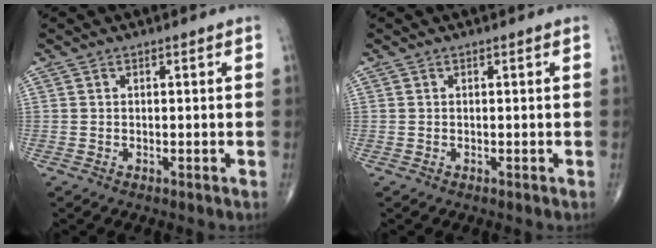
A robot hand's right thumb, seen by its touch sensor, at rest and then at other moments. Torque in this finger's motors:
{"motor_torque": [0.06, 0.06, -0.04, 0.04, 0.01]}